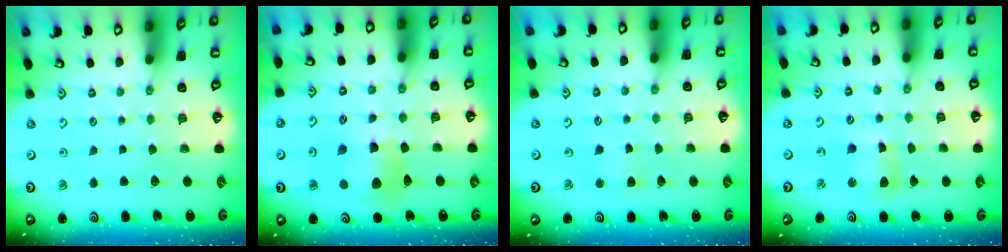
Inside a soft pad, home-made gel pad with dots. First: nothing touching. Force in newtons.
{"total": 9.1, "press": 9.0, "slide": 1.2}
{"total": 2.4, "press": 2.3, "slide": 0.5}
{"total": 7.4, "press": 7.3, "slide": 1.2}